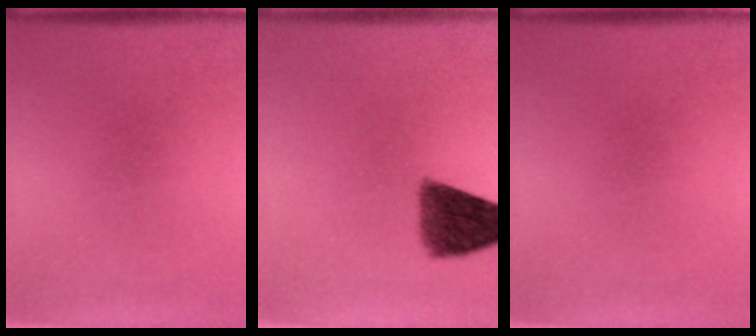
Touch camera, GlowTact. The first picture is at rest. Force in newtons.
{"total": 7.6}
{"total": 0.0}